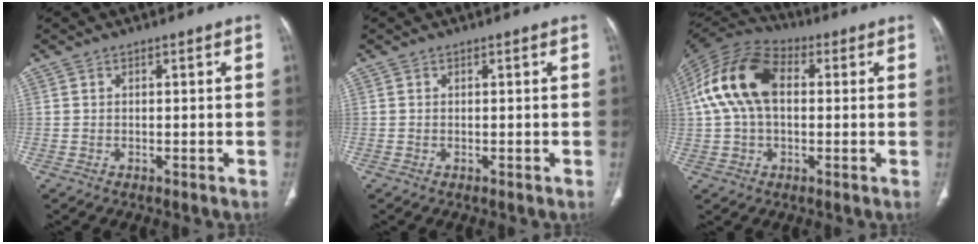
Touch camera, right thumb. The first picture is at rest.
{"total": 0.0}
{"total": 15.5, "force": [2.2, 9.7, 12.0], "torque": [-0.237, 0.035, 0.032]}